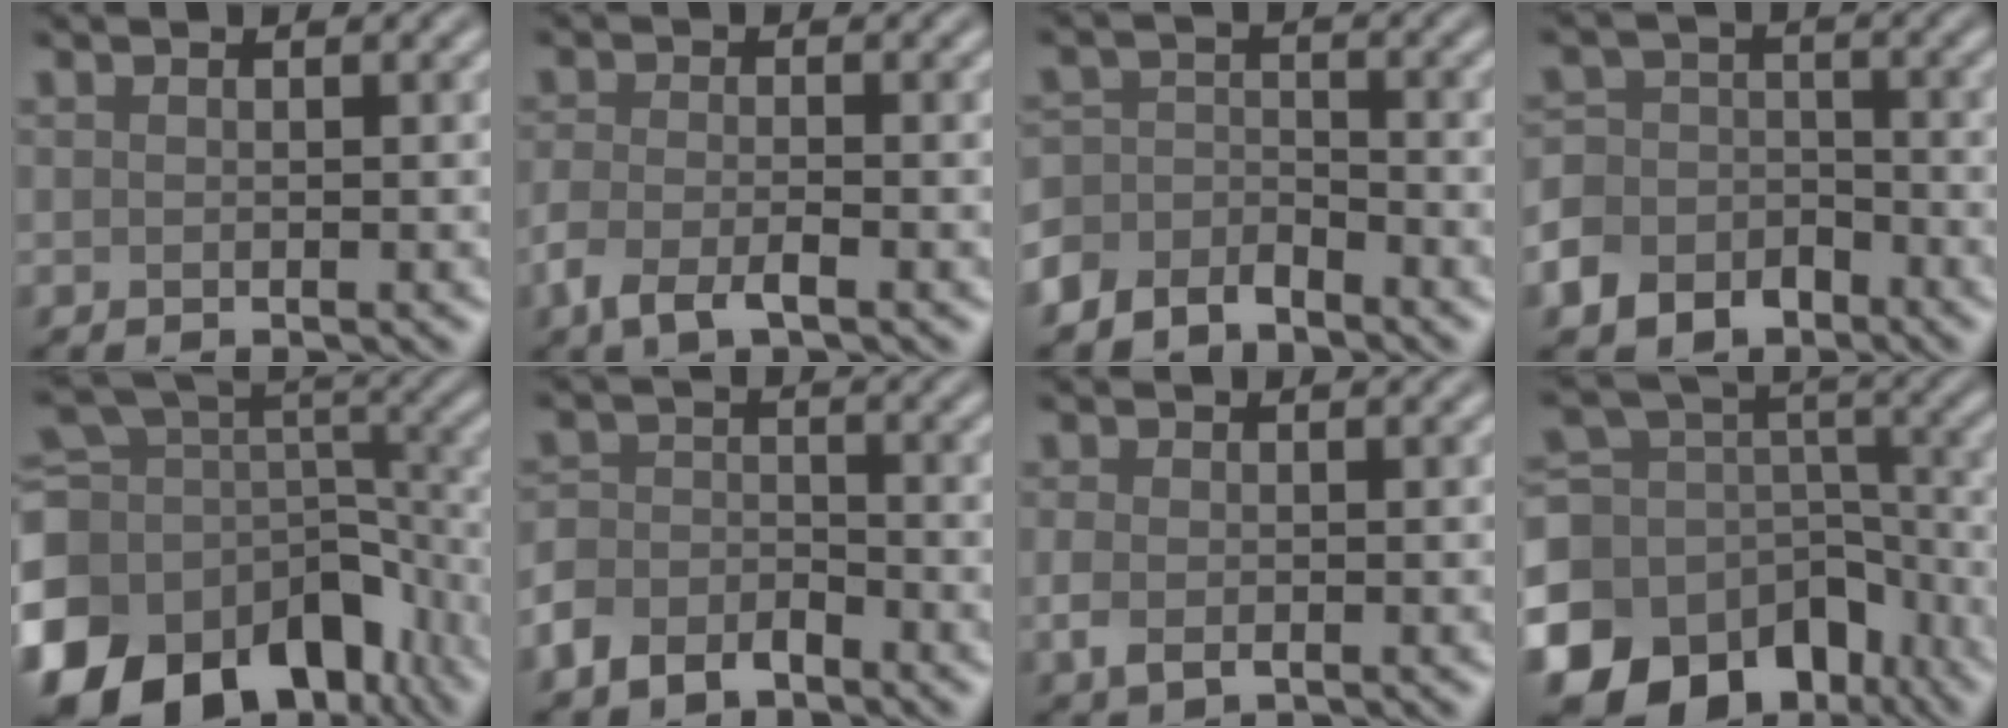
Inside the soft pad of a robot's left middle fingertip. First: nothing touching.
{"total": 3.1, "force": [-1.8, 1.1, 2.3], "torque": [-0.052, -0.005, -0.040]}
{"total": 3.4, "force": [-2.9, 1.7, 0.7], "torque": [-0.008, 0.003, -0.066]}
{"total": 6.0, "force": [-3.9, 4.5, 1.3], "torque": [-0.007, -0.007, -0.089]}
{"total": 16.8, "force": [-8.3, 11.7, 8.8], "torque": [-0.230, -0.015, -0.125]}
{"total": 3.9, "force": [-2.8, 2.3, 1.4], "torque": [-0.030, 0.000, -0.064]}
{"total": 1.8, "force": [-0.6, 1.2, 1.3], "torque": [-0.030, -0.005, -0.011]}
{"total": 16.2, "force": [-9.0, 11.9, 6.3], "torque": [-0.156, -0.027, -0.136]}